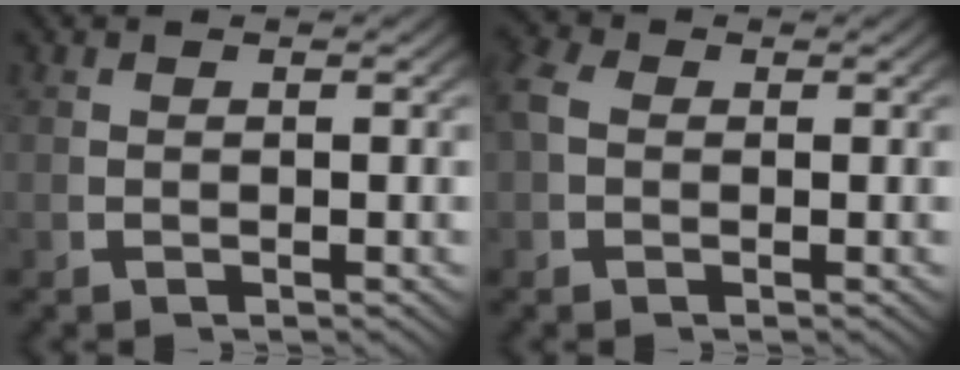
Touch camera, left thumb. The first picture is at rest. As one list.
[{"total": 2.1, "force": [0.4, 1.7, 1.2], "torque": [-0.038, -0.004, 0.007]}]